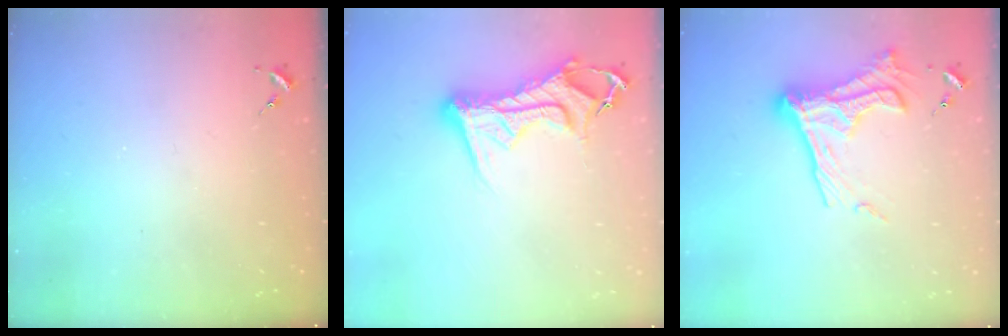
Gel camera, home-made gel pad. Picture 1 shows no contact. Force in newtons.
{"total": 13.3, "press": 13.2, "slide": 1.6}
{"total": 18.0, "press": 17.9, "slide": 1.4}